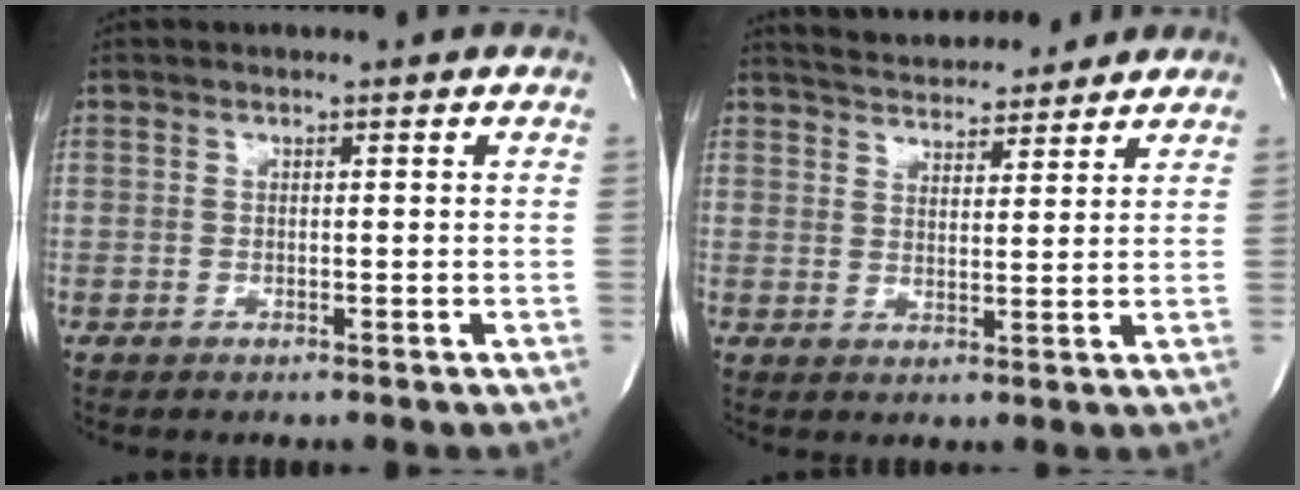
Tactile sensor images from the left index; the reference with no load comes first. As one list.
[{"total": 11.0, "force": [10.3, 2.4, 3.1], "torque": [-0.048, 0.015, 0.150]}]